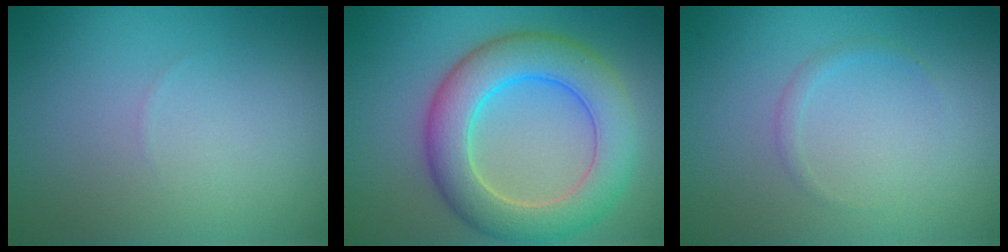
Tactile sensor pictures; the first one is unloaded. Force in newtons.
{"total": 7.1, "press": 7.1, "slide": 0.3}
{"total": 0.8, "press": 0.8, "slide": 0.1}